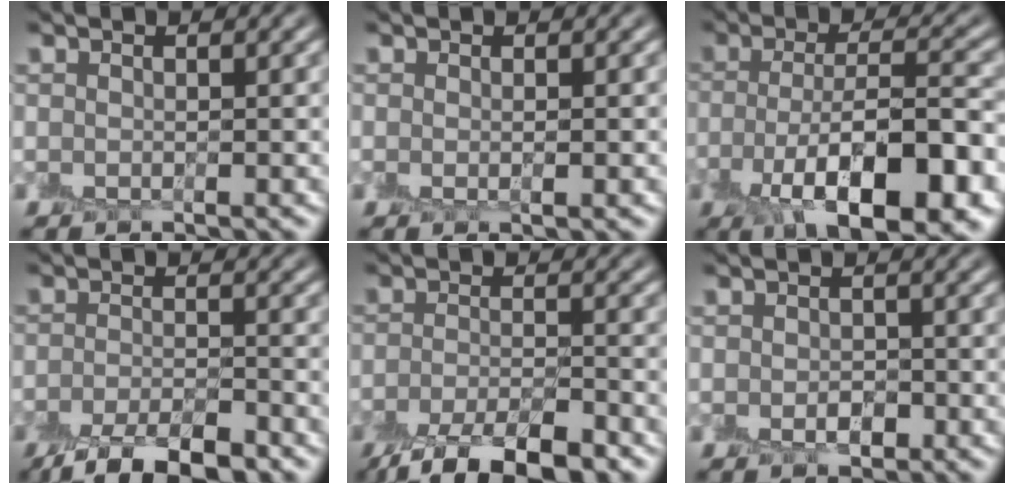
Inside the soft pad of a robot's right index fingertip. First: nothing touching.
{"total": 0.7, "force": [-0.1, 0.0, 0.7], "torque": [-0.011, -0.005, -0.002]}
{"total": 10.9, "force": [-4.6, 3.6, 9.2], "torque": [-0.151, -0.012, -0.071]}
{"total": 6.2, "force": [-4.7, 1.8, 3.6], "torque": [-0.058, -0.011, -0.083]}
{"total": 7.3, "force": [-5.4, 2.1, 4.4], "torque": [-0.072, -0.013, -0.096]}
{"total": 1.5, "force": [-0.6, 1.0, 1.0], "torque": [-0.017, -0.007, -0.010]}